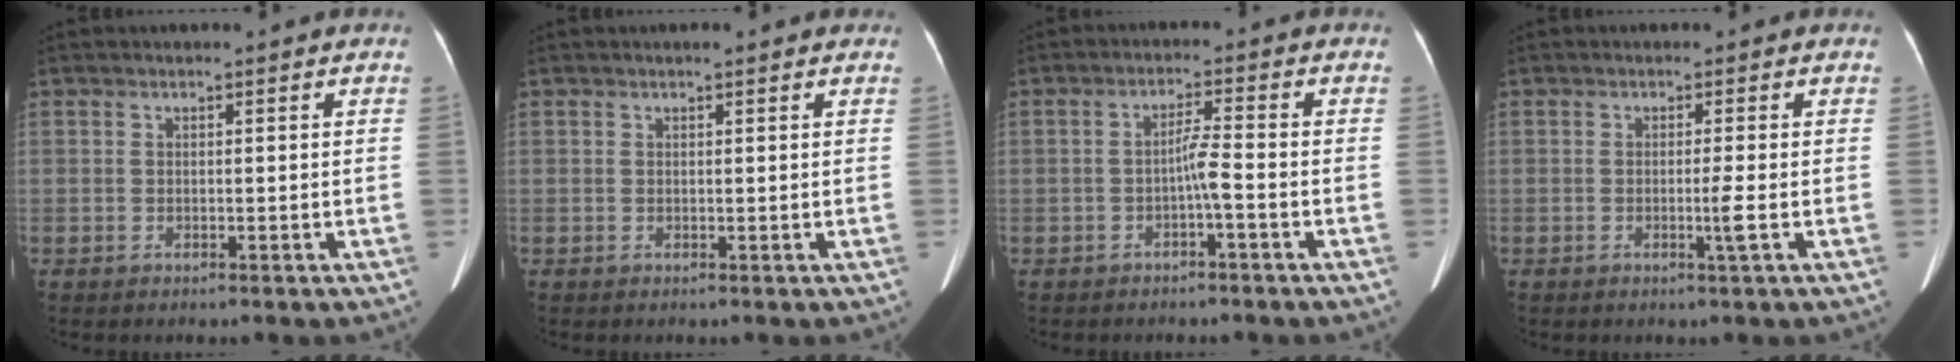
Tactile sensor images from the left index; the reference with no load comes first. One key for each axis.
{"total": 1.6, "fx": 1.3, "fy": 0.4, "fz": 1.0, "tx": -0.011, "ty": 0.012, "tz": 0.016}
{"total": 3.0, "fx": -1.2, "fy": -0.2, "fz": 2.7, "tx": -0.049, "ty": 0.006, "tz": -0.023}
{"total": 1.9, "fx": -0.6, "fy": -0.7, "fz": 1.7, "tx": -0.031, "ty": -0.005, "tz": -0.011}